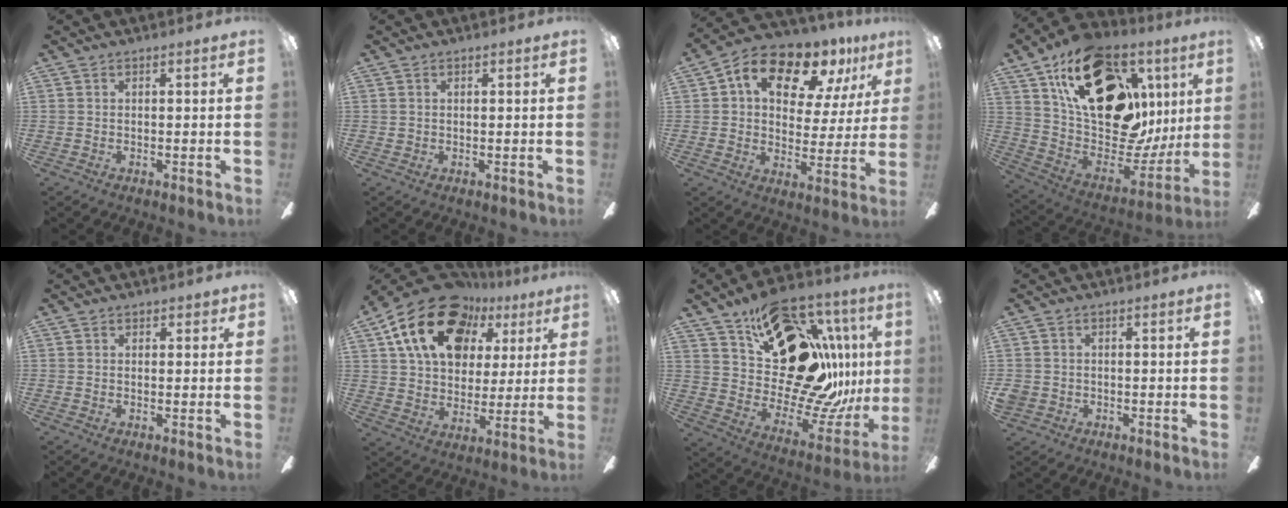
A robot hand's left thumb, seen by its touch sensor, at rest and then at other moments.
{"total": 0.8, "force": [0.2, 0.7, 0.1], "torque": [-0.003, 0.005, 0.003]}
{"total": 15.5, "force": [9.6, 8.2, 8.9], "torque": [-0.148, -0.046, 0.167]}
{"total": 29.1, "force": [13.0, 16.6, 20.0], "torque": [-0.328, -0.066, 0.253]}
{"total": 1.2, "force": [0.6, 0.9, 0.6], "torque": [0.004, -0.002, 0.007]}
{"total": 21.8, "force": [11.8, 14.1, 11.6], "torque": [-0.206, -0.048, 0.214]}
{"total": 26.9, "force": [11.0, 15.7, 18.8], "torque": [-0.266, -0.079, 0.227]}
{"total": 2.5, "force": [-0.6, 2.4, 0.5], "torque": [-0.009, 0.007, -0.012]}